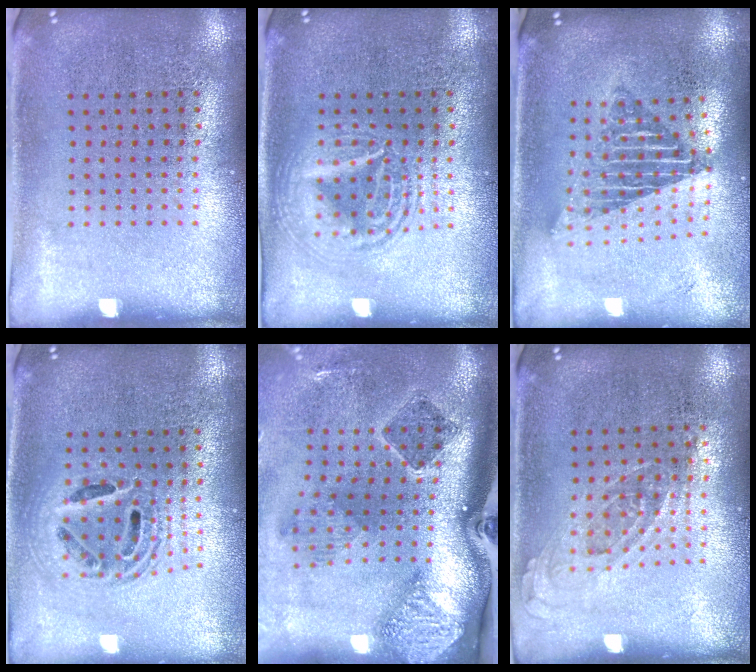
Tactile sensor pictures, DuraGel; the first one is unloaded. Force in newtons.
{"total": 2.9, "press": 2.8, "slide": 0.4}
{"total": 1.9, "press": 1.5, "slide": 1.1}
{"total": 1.7, "press": 1.5, "slide": 1.0}
{"total": 2.8, "press": 1.9, "slide": 2.1}
{"total": 0.8, "press": 0.8, "slide": 0.3}